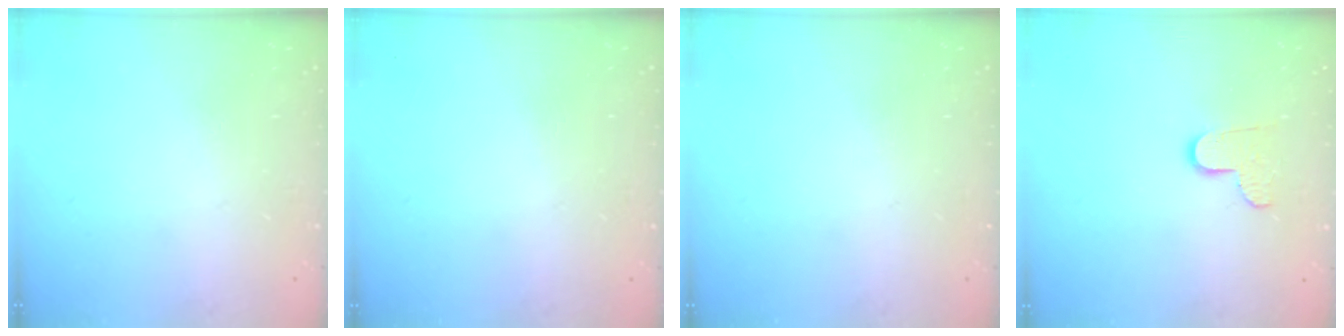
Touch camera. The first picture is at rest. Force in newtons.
{"total": 0.8, "press": 0.8, "slide": 0.1}
{"total": 0.0}
{"total": 7.0, "press": 7.0, "slide": 0.3}